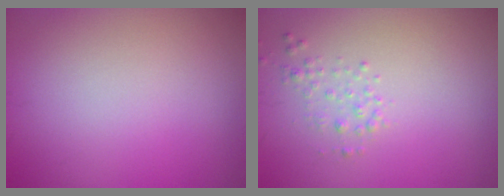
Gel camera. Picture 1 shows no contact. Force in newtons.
{"total": 1.0, "press": 1.0, "slide": 0.0}